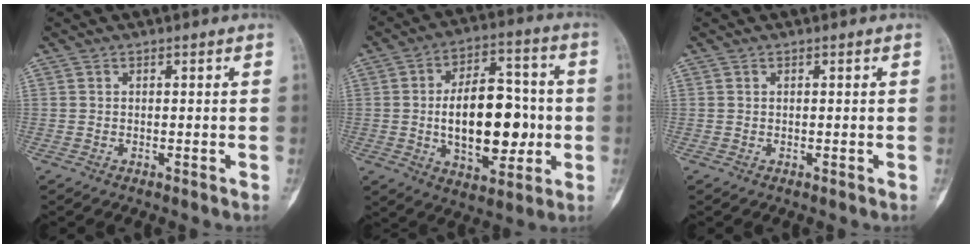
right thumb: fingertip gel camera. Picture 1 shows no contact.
{"total": 18.3, "force": [-1.3, 10.1, 15.2], "torque": [-0.205, 0.021, -0.013]}
{"total": 0.0}